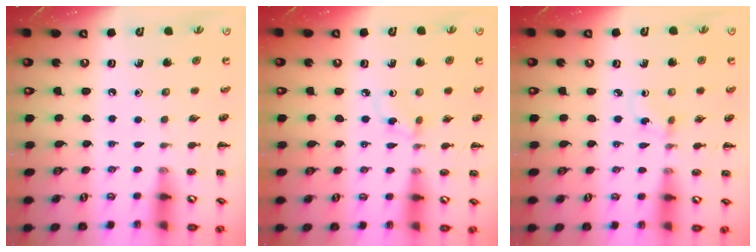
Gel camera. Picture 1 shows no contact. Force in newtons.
{"total": 2.9, "press": 2.7, "slide": 1.2}
{"total": 2.1, "press": 1.9, "slide": 0.9}